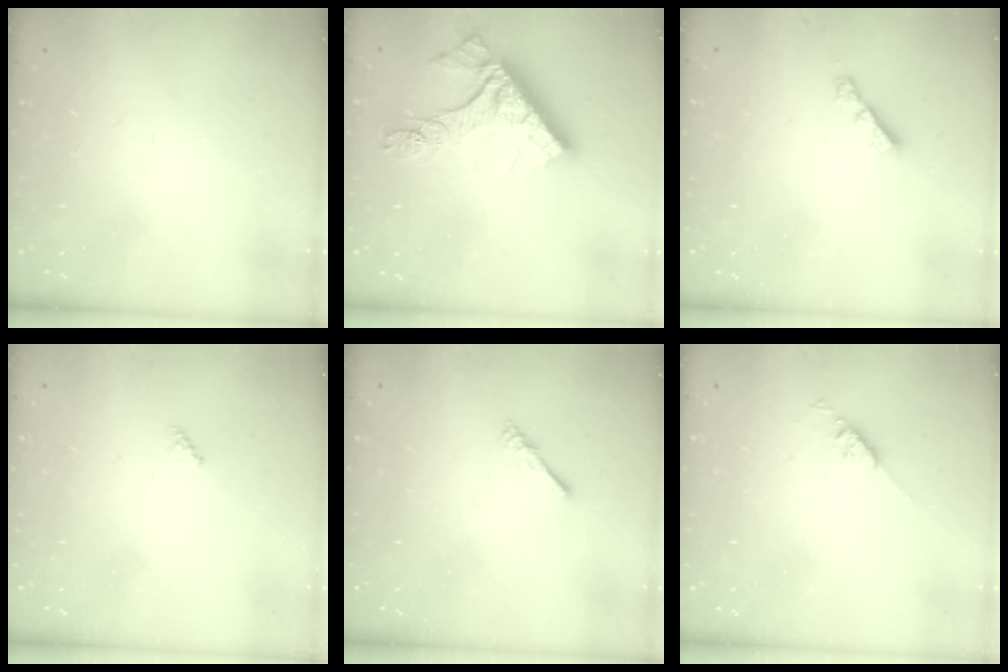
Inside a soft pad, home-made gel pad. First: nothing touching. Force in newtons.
{"total": 14.3, "press": 14.3, "slide": 1.2}
{"total": 2.4, "press": 2.4, "slide": 0.3}
{"total": 2.0, "press": 2.0, "slide": 0.2}
{"total": 1.7, "press": 1.6, "slide": 0.4}
{"total": 3.5, "press": 3.4, "slide": 0.6}